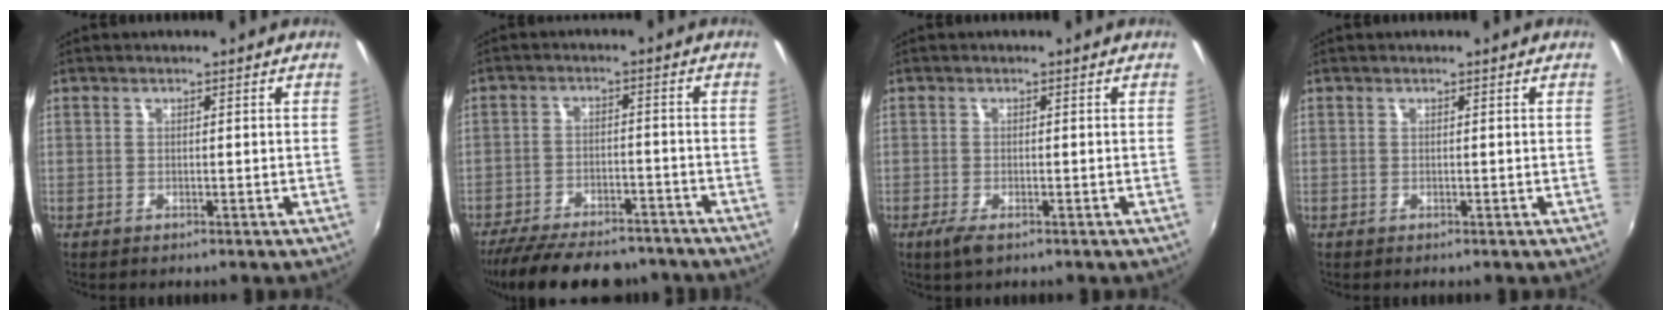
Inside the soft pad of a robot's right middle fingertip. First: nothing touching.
{"total": 19.1, "force": [-15.9, 6.5, 8.5], "torque": [-0.177, -0.016, -0.226]}
{"total": 2.8, "force": [-1.6, 0.9, 2.0], "torque": [-0.042, -0.011, -0.028]}
{"total": 0.0}